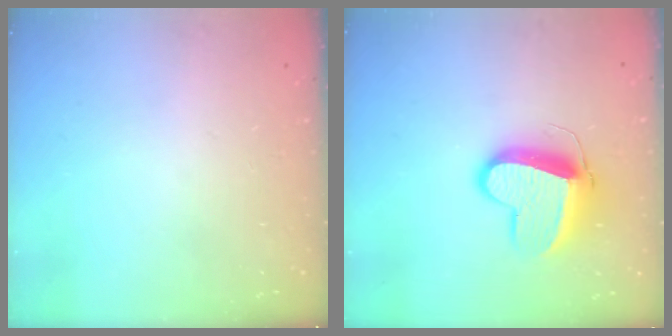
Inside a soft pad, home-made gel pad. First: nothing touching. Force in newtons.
{"total": 13.4, "press": 13.3, "slide": 1.3}